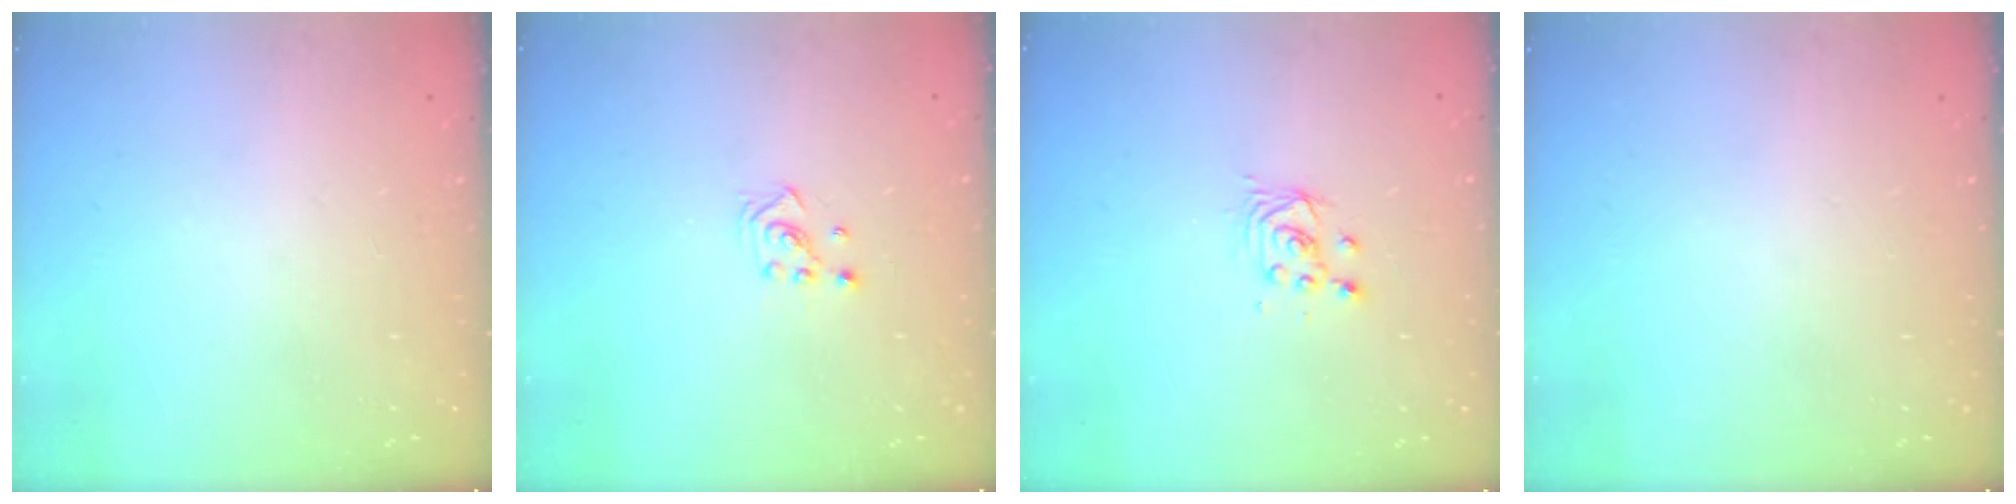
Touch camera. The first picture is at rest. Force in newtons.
{"total": 2.2, "press": 2.2, "slide": 0.2}
{"total": 2.5, "press": 2.5, "slide": 0.1}
{"total": 0.0}